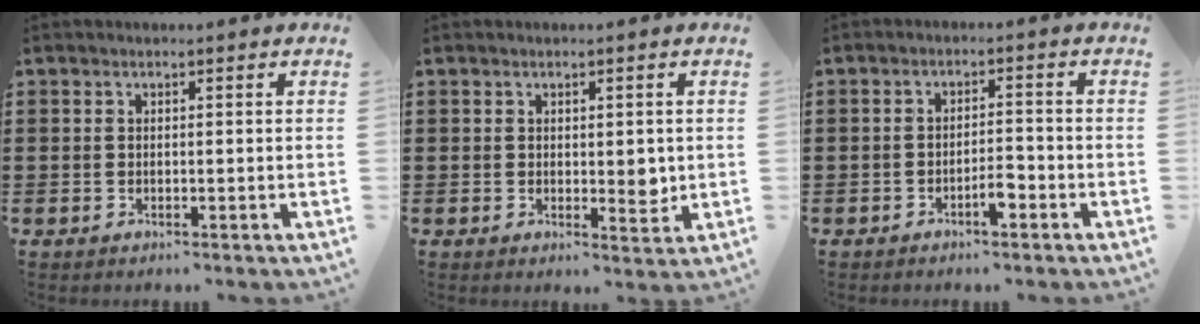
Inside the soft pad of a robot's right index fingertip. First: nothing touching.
{"total": 3.3, "force": [0.3, 1.9, 2.7], "torque": [-0.027, -0.005, 0.001]}
{"total": 3.1, "force": [-1.7, 0.8, 2.4], "torque": [-0.042, 0.006, -0.031]}